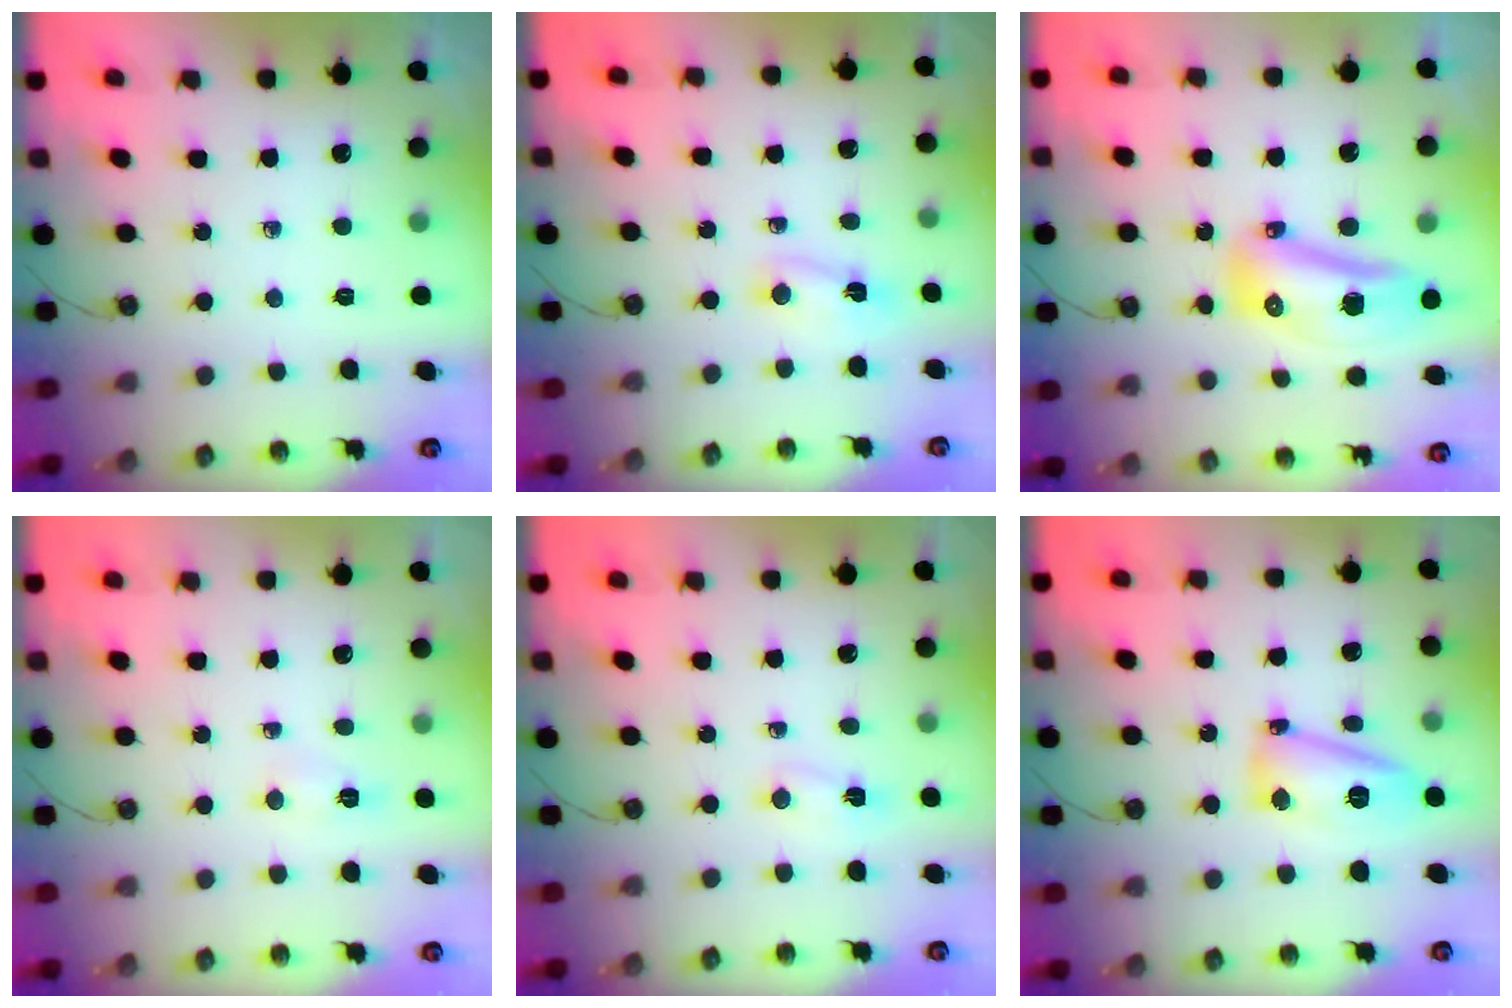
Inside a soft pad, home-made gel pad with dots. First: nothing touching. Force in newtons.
{"total": 2.4, "press": 2.4, "slide": 0.6}
{"total": 13.7, "press": 13.6, "slide": 1.8}
{"total": 4.6, "press": 3.9, "slide": 2.6}
{"total": 2.4, "press": 2.4, "slide": 0.5}
{"total": 12.1, "press": 12.0, "slide": 1.4}